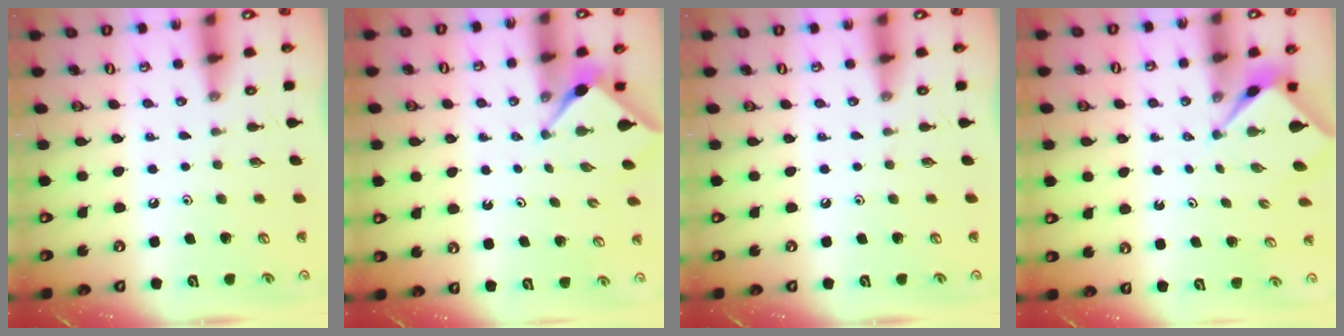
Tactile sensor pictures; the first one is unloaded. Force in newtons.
{"total": 2.9, "press": 2.9, "slide": 0.4}
{"total": 0.0}
{"total": 2.6, "press": 2.6, "slide": 0.2}